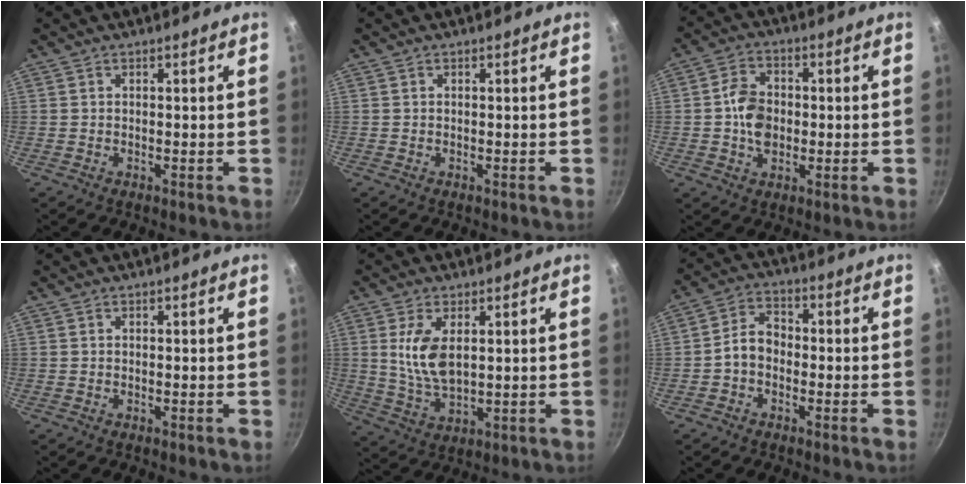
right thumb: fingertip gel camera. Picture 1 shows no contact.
{"total": 0.0}
{"total": 7.9, "force": [-0.2, 5.8, 5.4], "torque": [-0.079, 0.014, -0.010]}
{"total": 0.0}
{"total": 8.9, "force": [2.1, 4.6, 7.3], "torque": [-0.140, -0.018, 0.047]}
{"total": 5.7, "force": [-1.3, 4.1, 3.6], "torque": [-0.049, 0.028, -0.037]}